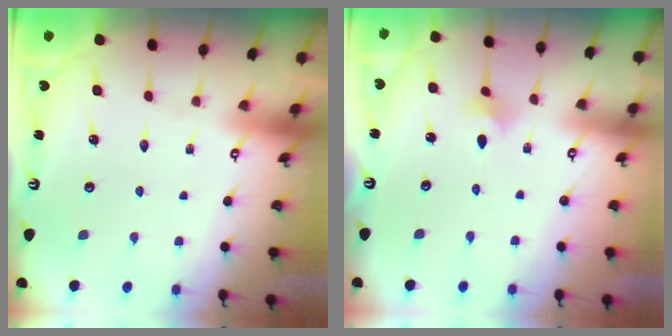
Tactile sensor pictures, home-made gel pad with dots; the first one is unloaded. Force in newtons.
{"total": 2.8, "press": 2.7, "slide": 0.6}